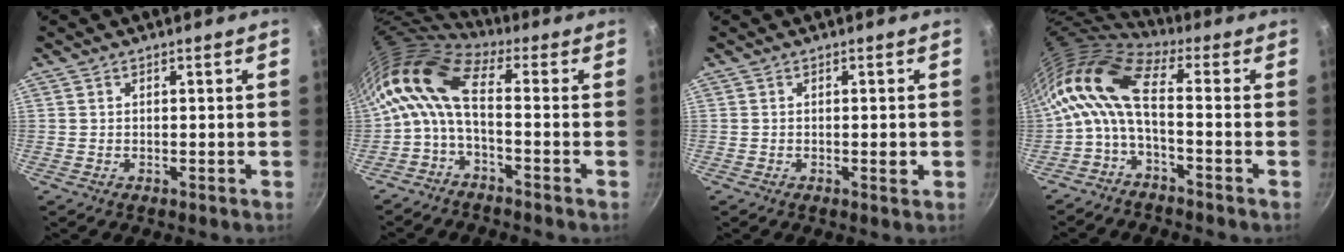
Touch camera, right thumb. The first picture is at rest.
{"total": 9.5, "force": [0.0, 3.8, 8.8], "torque": [-0.188, 0.019, -0.014]}
{"total": 1.6, "force": [-0.3, 0.4, 1.5], "torque": [-0.025, 0.000, -0.004]}
{"total": 11.0, "force": [-0.5, 4.1, 10.2], "torque": [-0.220, 0.019, -0.023]}